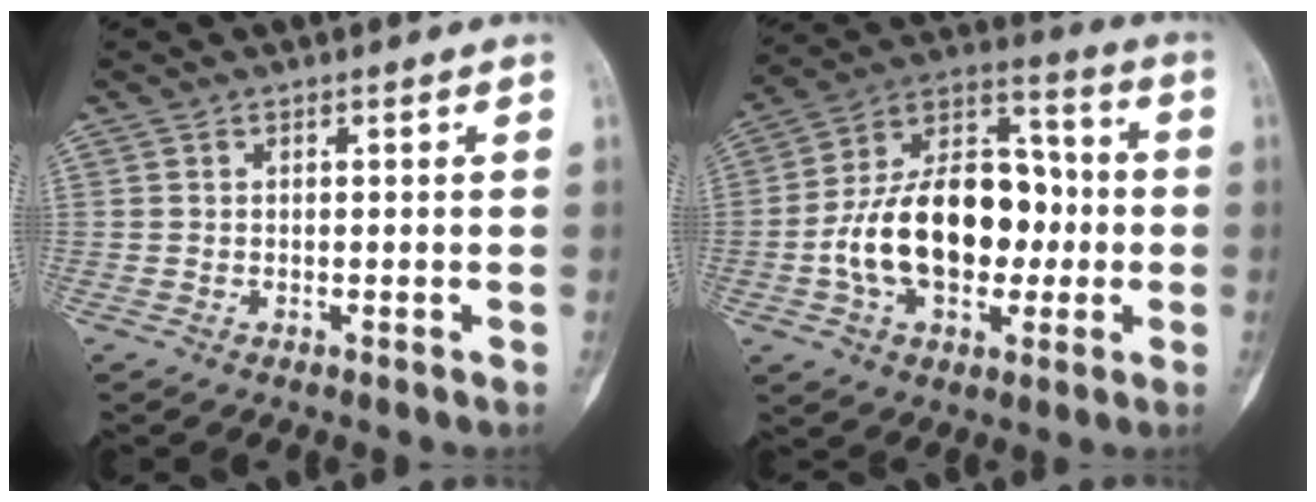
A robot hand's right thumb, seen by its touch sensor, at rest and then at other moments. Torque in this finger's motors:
{"motor_torque": [1.38, 1.43, 1.38, -1.24, 0.26]}